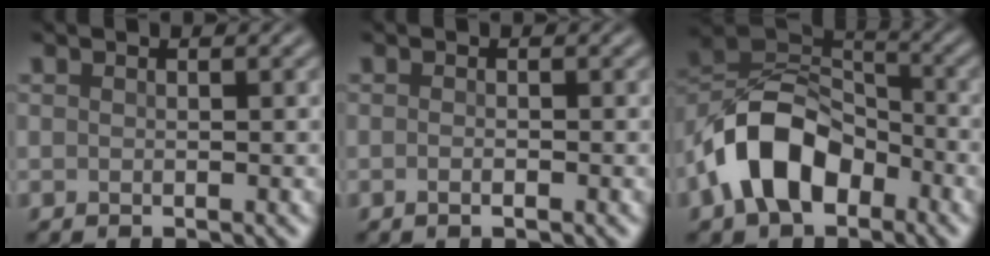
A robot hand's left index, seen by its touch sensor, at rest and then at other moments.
{"total": 0.8, "force": [-0.4, 0.2, 0.7], "torque": [-0.012, -0.002, -0.006]}
{"total": 8.9, "force": [-4.1, 5.5, 5.7], "torque": [-0.103, 0.014, -0.085]}